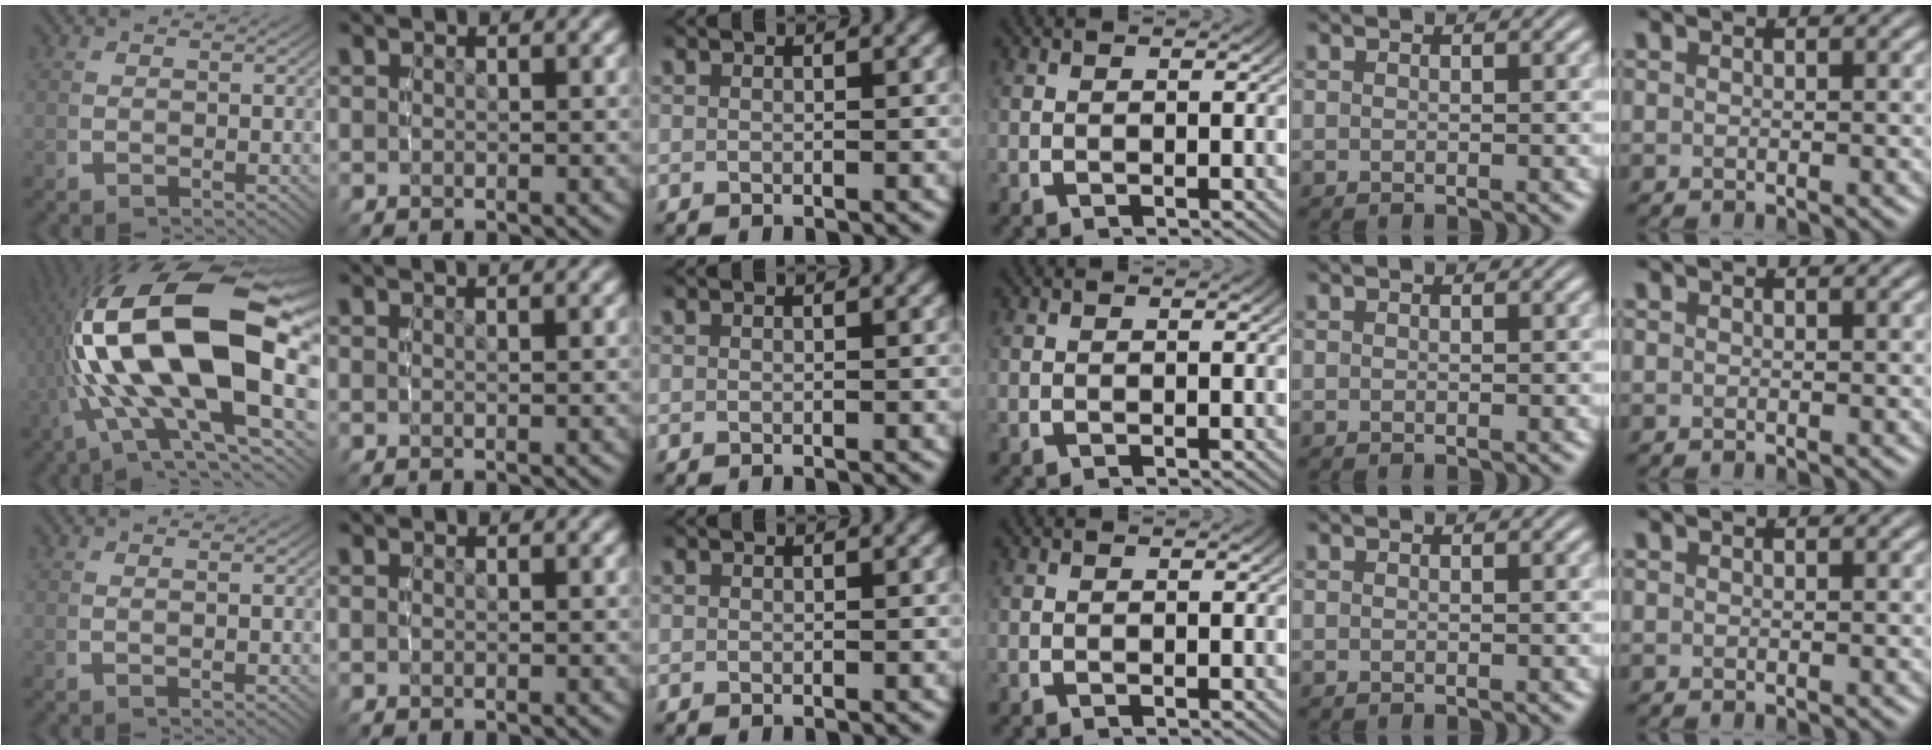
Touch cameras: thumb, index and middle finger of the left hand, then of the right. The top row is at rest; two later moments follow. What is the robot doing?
{"motion": "lift_and_place", "object": "toy banana"}